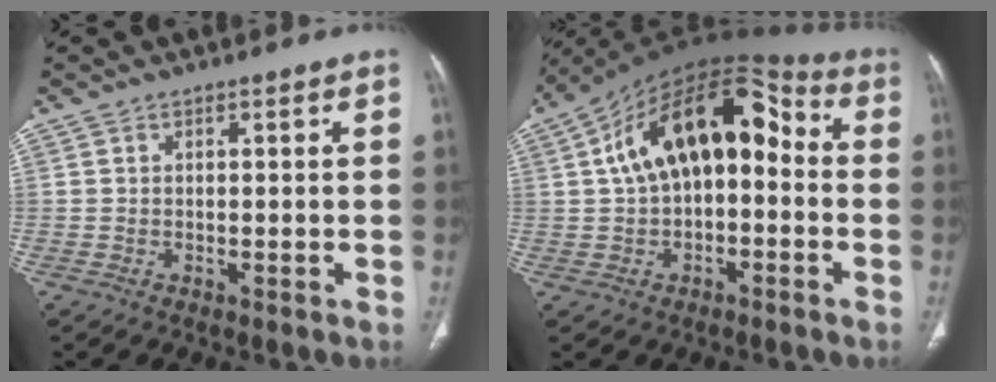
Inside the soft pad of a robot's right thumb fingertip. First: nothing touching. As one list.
[{"total": 19.2, "force": [1.3, 11.0, 15.8], "torque": [-0.232, 0.052, 0.013]}]